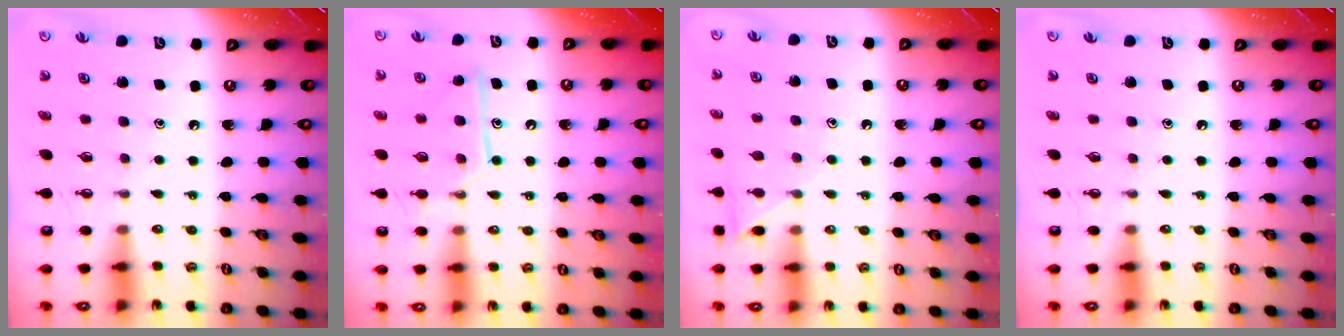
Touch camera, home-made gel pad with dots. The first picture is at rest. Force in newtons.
{"total": 10.4, "press": 10.4, "slide": 0.6}
{"total": 6.7, "press": 6.7, "slide": 0.6}
{"total": 0.0}